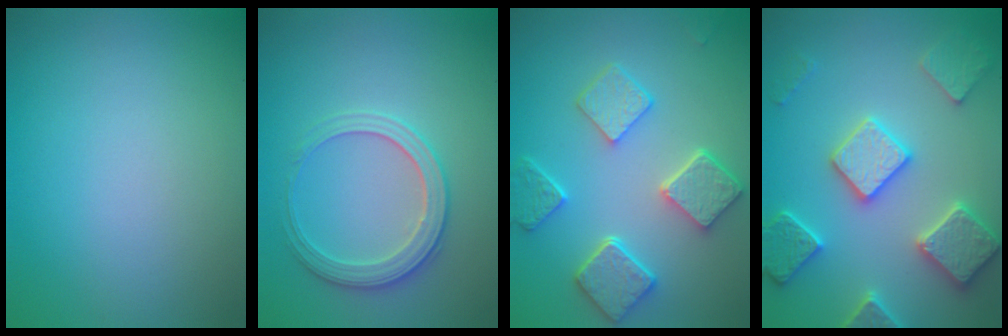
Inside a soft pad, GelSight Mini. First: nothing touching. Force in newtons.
{"total": 3.0, "press": 2.9, "slide": 0.2}
{"total": 5.4, "press": 4.3, "slide": 3.2}
{"total": 5.8, "press": 5.6, "slide": 1.3}